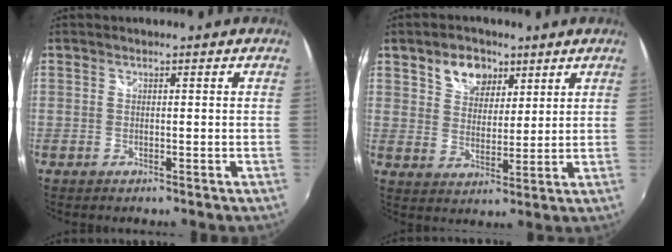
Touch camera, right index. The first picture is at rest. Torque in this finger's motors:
{"motor_torque": [0.15, 0.14, 0.10, 0.05]}